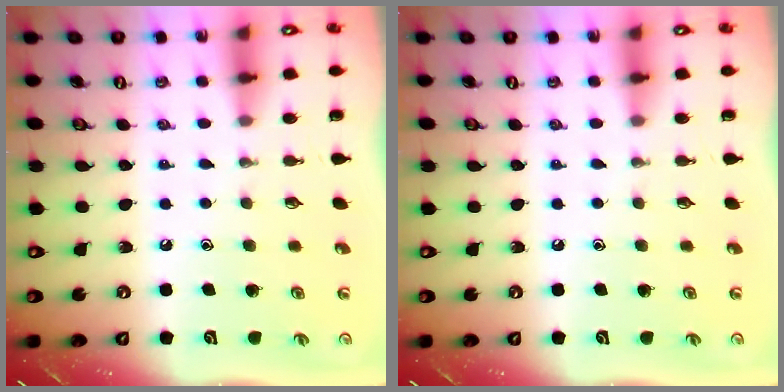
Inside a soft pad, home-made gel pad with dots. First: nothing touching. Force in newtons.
{"total": 0.0}